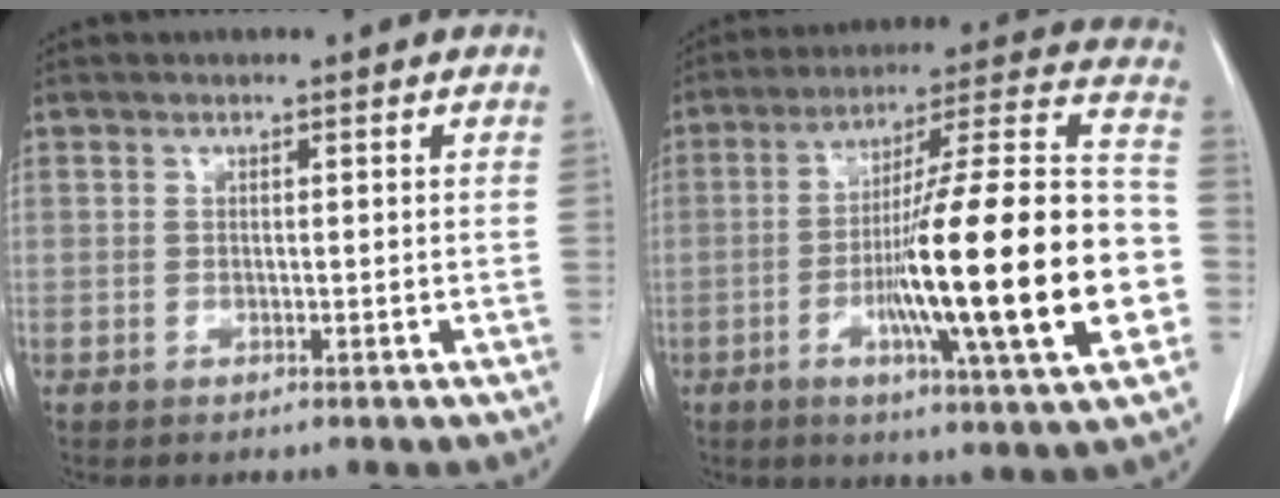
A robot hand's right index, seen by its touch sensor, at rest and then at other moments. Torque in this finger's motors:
{"motor_torque": [2.14, 0.00, 1.05, 0.21]}